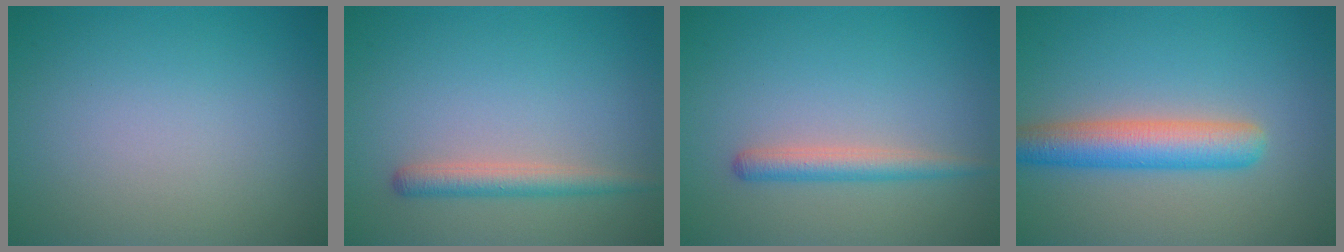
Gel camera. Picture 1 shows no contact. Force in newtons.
{"total": 2.3, "press": 2.3, "slide": 0.2}
{"total": 2.2, "press": 2.2, "slide": 0.1}
{"total": 5.1, "press": 5.1, "slide": 0.2}